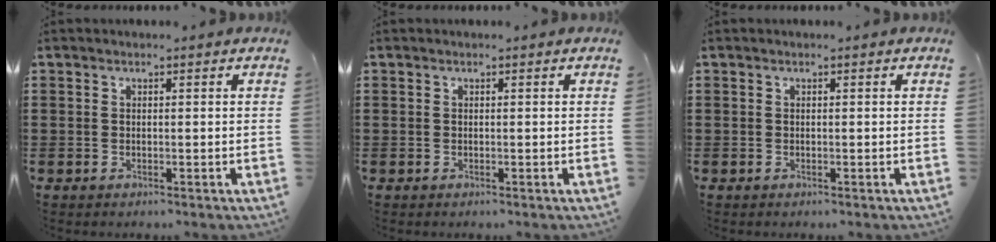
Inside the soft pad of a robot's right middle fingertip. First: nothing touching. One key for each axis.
{"total": 0.0}
{"total": 0.0}